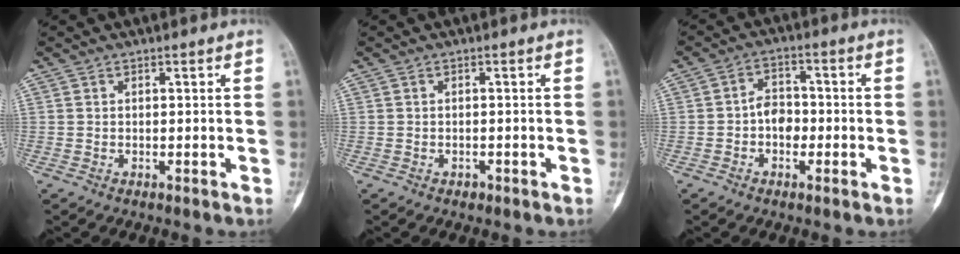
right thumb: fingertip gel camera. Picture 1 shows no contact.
{"total": 0.8, "force": [-0.6, 0.5, 0.3], "torque": [-0.001, 0.001, -0.009]}
{"total": 4.9, "force": [-1.2, 3.5, 3.3], "torque": [-0.030, 0.018, -0.029]}